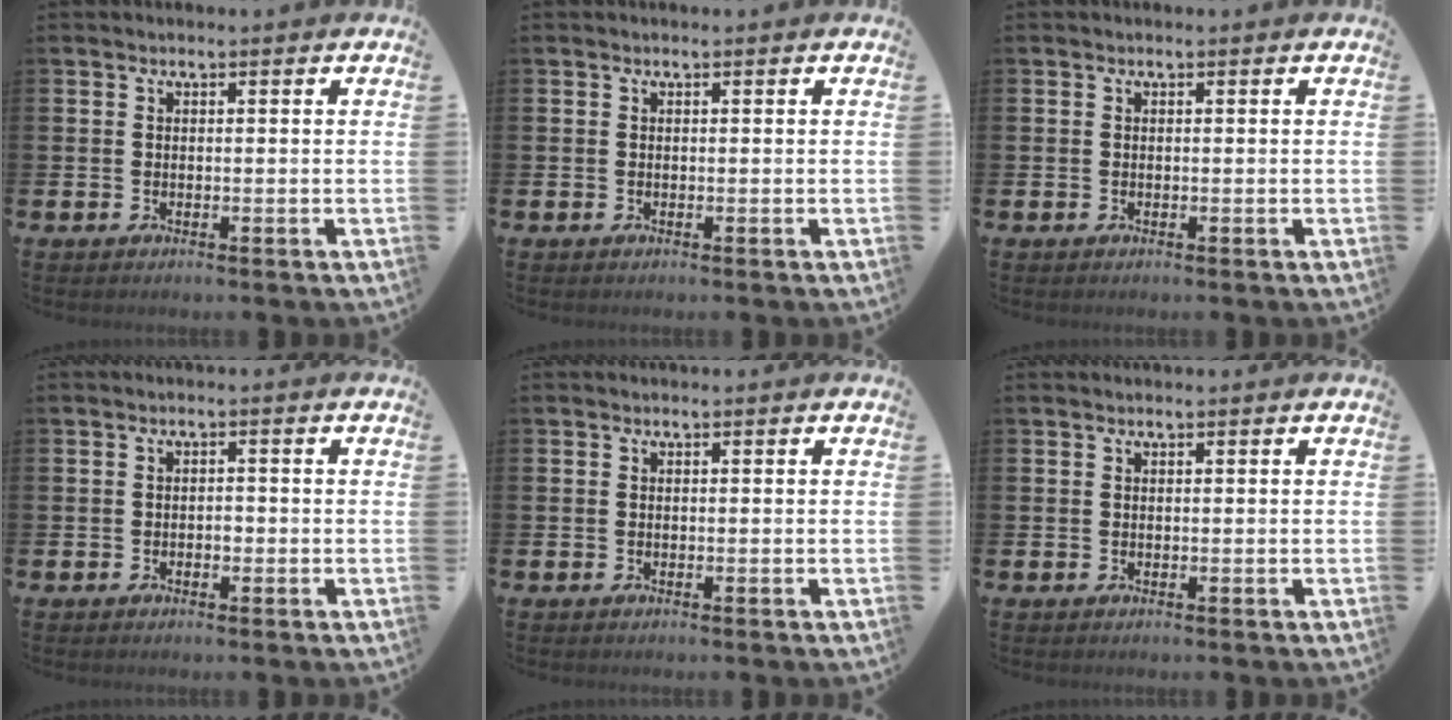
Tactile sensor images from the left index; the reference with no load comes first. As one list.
[{"total": 0.0}, {"total": 0.0}, {"total": 1.0, "force": [-0.4, 0.7, 0.6], "torque": [-0.012, 0.002, -0.008]}, {"total": 0.0}, {"total": 0.0}]